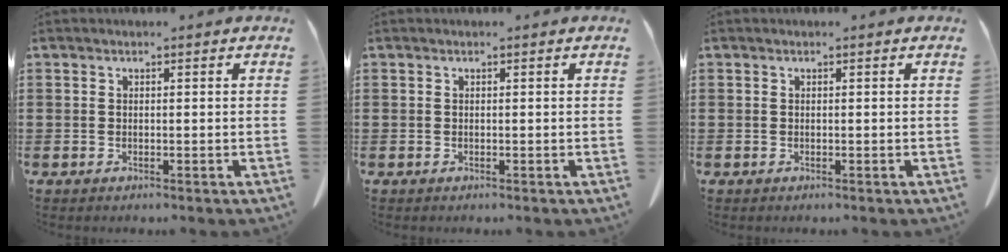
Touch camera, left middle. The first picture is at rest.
{"total": 0.0}
{"total": 0.0}